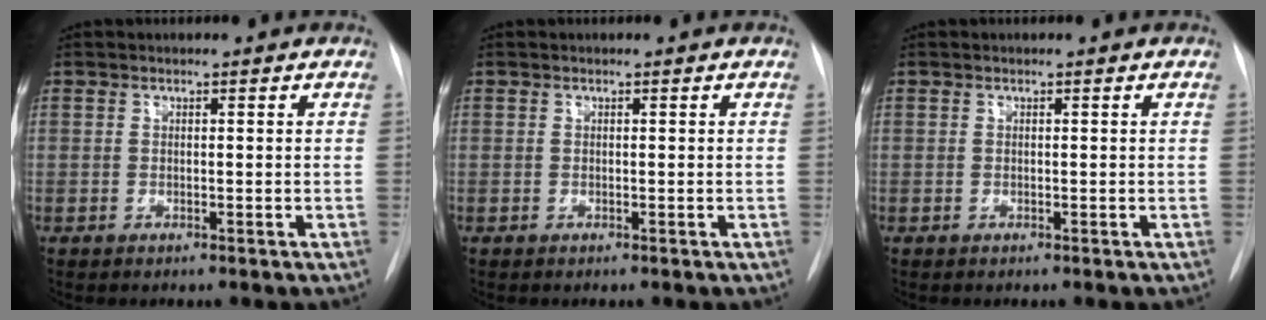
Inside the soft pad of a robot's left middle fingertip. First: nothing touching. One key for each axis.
{"total": 0.0}
{"total": 0.0}